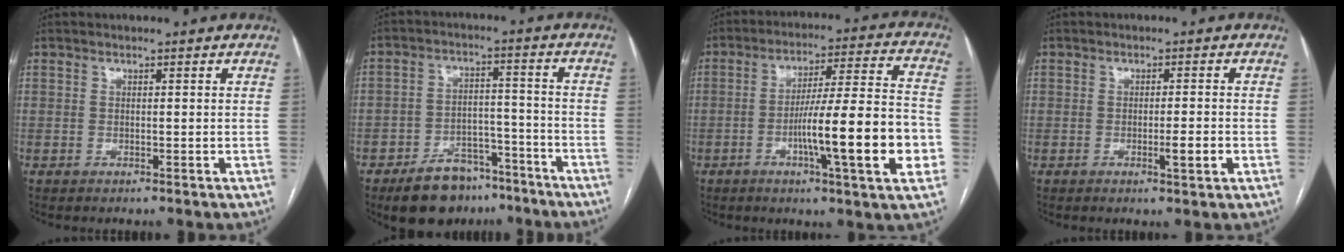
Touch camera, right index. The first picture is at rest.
{"total": 10.9, "force": [-8.0, 6.0, 4.1], "torque": [-0.056, 0.023, -0.125]}
{"total": 17.2, "force": [-4.7, 0.7, 16.5], "torque": [-0.247, 0.006, -0.068]}
{"total": 3.0, "force": [-0.9, 0.4, 2.9], "torque": [-0.046, -0.001, -0.009]}